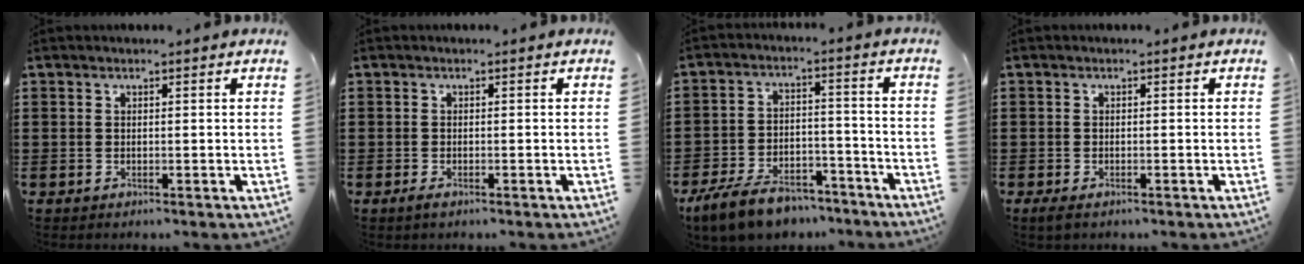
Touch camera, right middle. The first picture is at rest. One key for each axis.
{"total": 0.8, "fx": -0.5, "fy": 0.3, "fz": 0.4, "tx": -0.009, "ty": -0.004, "tz": -0.010}
{"total": 8.4, "fx": -7.2, "fy": 2.5, "fz": 3.3, "tx": -0.062, "ty": 0.021, "tz": -0.138}
{"total": 0.9, "fx": -0.5, "fy": 0.5, "fz": 0.4, "tx": -0.017, "ty": -0.004, "tz": -0.012}